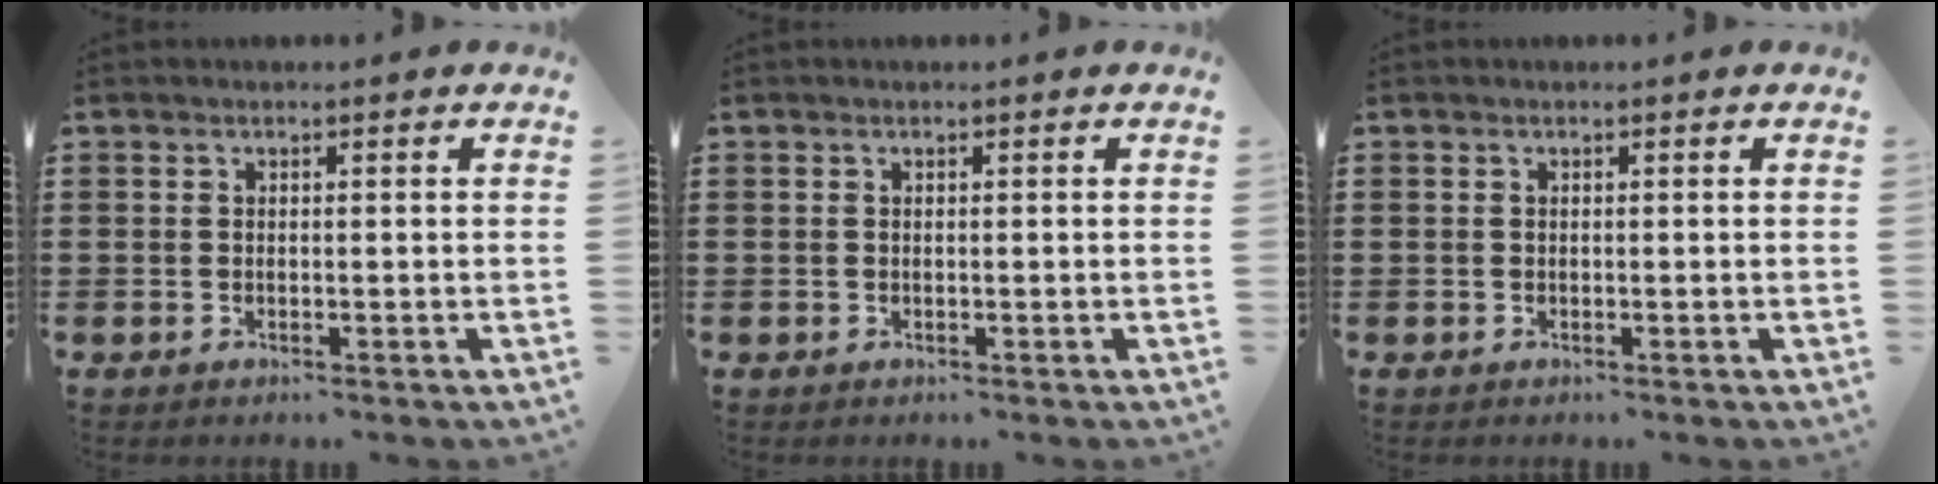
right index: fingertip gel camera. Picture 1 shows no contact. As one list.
[{"total": 0.0}, {"total": 0.0}]